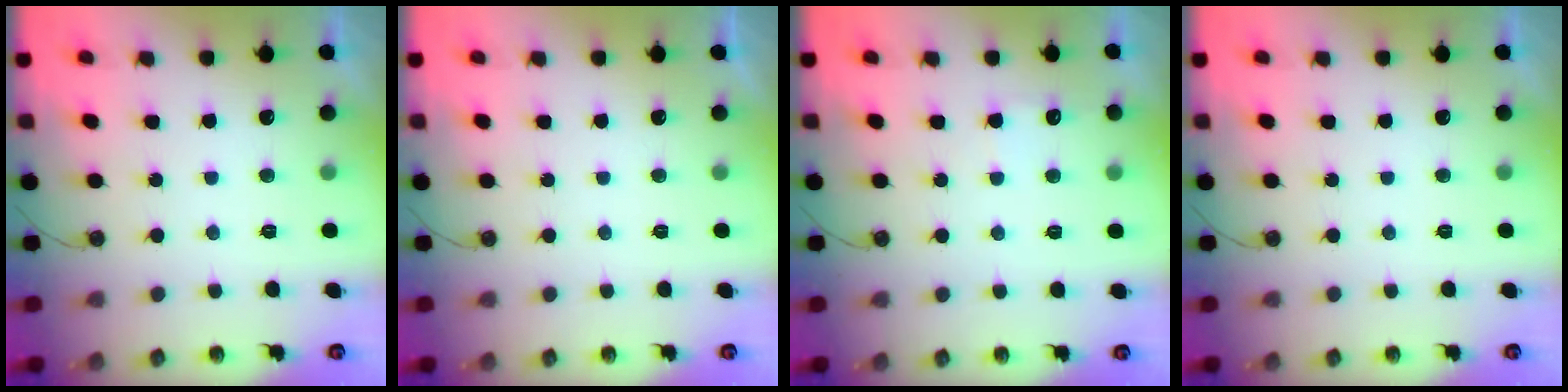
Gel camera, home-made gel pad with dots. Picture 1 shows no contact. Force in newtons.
{"total": 0.0}
{"total": 4.9, "press": 4.8, "slide": 0.4}
{"total": 0.0}